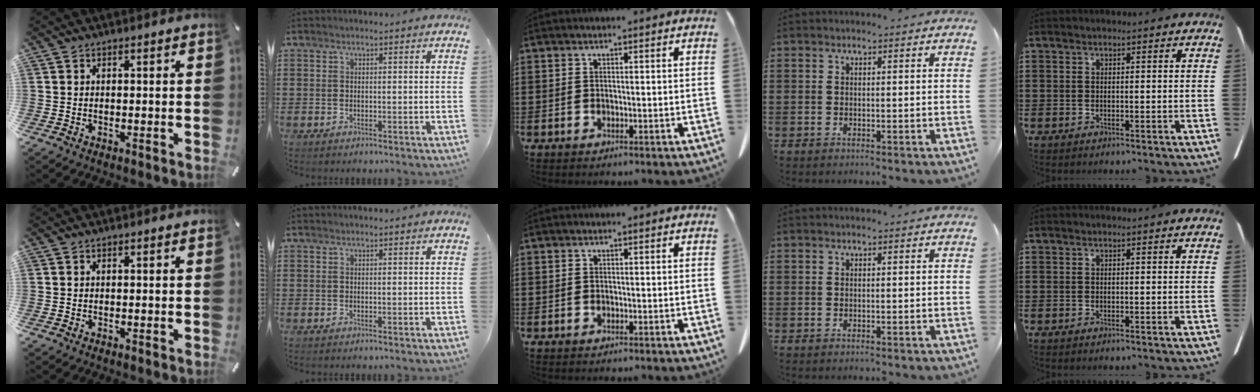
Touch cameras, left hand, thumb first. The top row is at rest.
{}